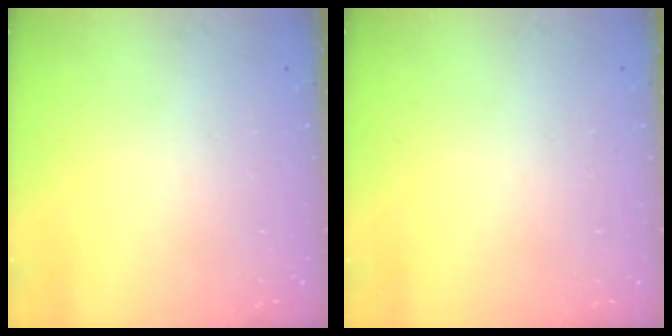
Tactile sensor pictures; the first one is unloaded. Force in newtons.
{"total": 0.0}